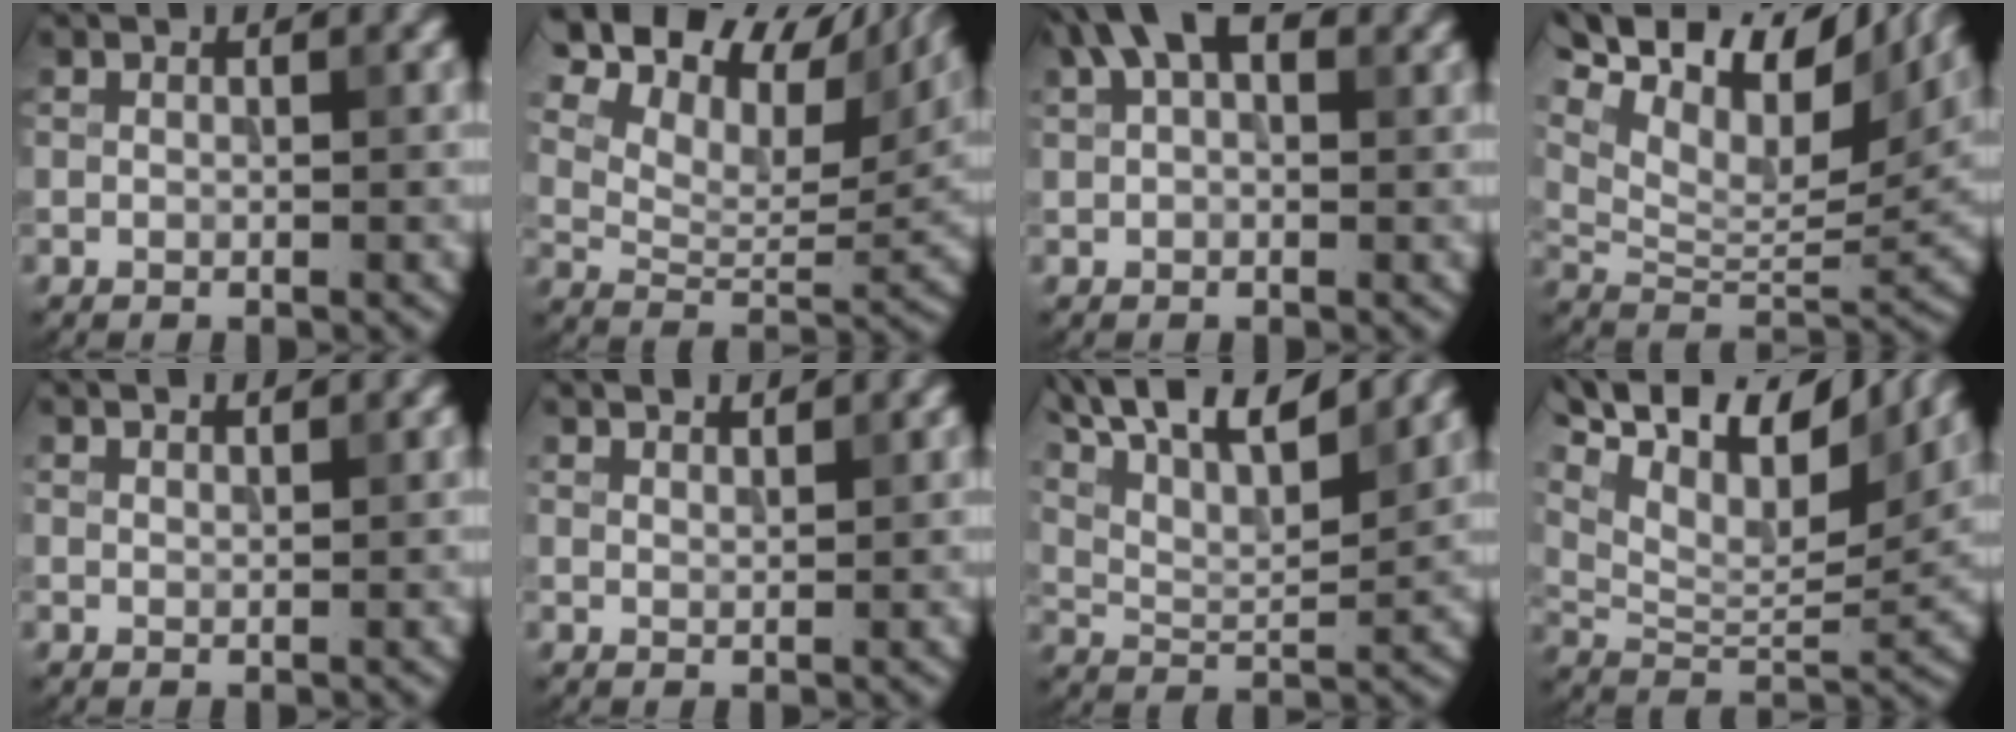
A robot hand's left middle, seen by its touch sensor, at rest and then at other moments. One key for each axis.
{"total": 15.0, "fx": 9.7, "fy": 7.0, "fz": 9.1, "tx": -0.178, "ty": 0.041, "tz": 0.148}
{"total": 5.5, "fx": 2.8, "fy": 2.8, "fz": 3.7, "tx": -0.059, "ty": 0.018, "tz": 0.039}
{"total": 15.2, "fx": 8.8, "fy": 6.3, "fz": 10.7, "tx": -0.192, "ty": 0.045, "tz": 0.137}
{"total": 1.6, "fx": 1.4, "fy": 0.3, "fz": 0.6, "tx": -0.001, "ty": 0.003, "tz": 0.009}
{"total": 2.3, "fx": 2.1, "fy": 0.4, "fz": 0.8, "tx": -0.003, "ty": 0.005, "tz": 0.022}
{"total": 13.4, "fx": 9.7, "fy": 4.2, "fz": 8.3, "tx": -0.135, "ty": 0.028, "tz": 0.125}
{"total": 12.8, "fx": 8.4, "fy": 4.6, "fz": 8.5, "tx": -0.153, "ty": 0.027, "tz": 0.140}